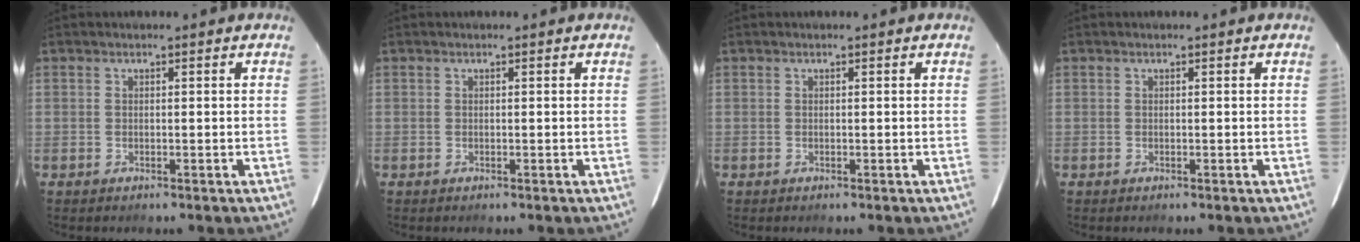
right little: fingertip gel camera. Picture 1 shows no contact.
{"total": 0.0}
{"total": 0.0}
{"total": 0.0}